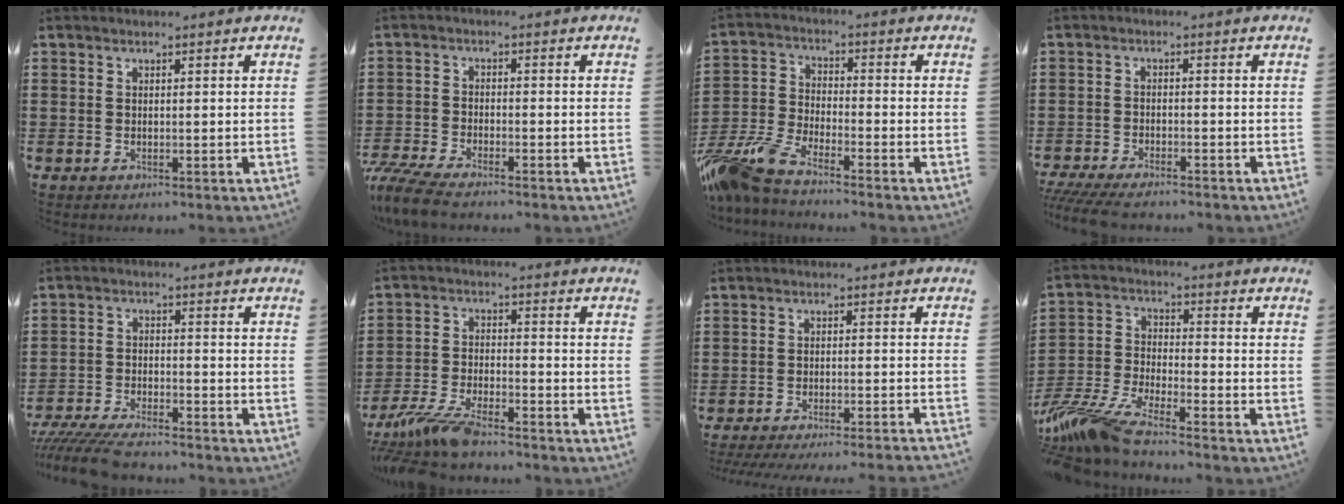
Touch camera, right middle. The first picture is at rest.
{"total": 5.3, "force": [-4.9, 0.6, 2.1], "torque": [-0.068, -0.014, -0.102]}
{"total": 8.3, "force": [-7.3, 1.2, 3.7], "torque": [-0.112, -0.010, -0.153]}
{"total": 3.6, "force": [-3.3, 0.4, 1.4], "torque": [-0.037, -0.007, -0.069]}
{"total": 5.9, "force": [-5.5, 0.6, 1.8], "torque": [-0.054, -0.008, -0.112]}
{"total": 7.3, "force": [-6.3, 1.3, 3.5], "torque": [-0.085, -0.002, -0.124]}
{"total": 3.2, "force": [-3.1, -0.4, 0.8], "torque": [-0.015, -0.004, -0.063]}
{"total": 9.6, "force": [-8.7, 0.7, 4.0], "torque": [-0.104, -0.006, -0.179]}